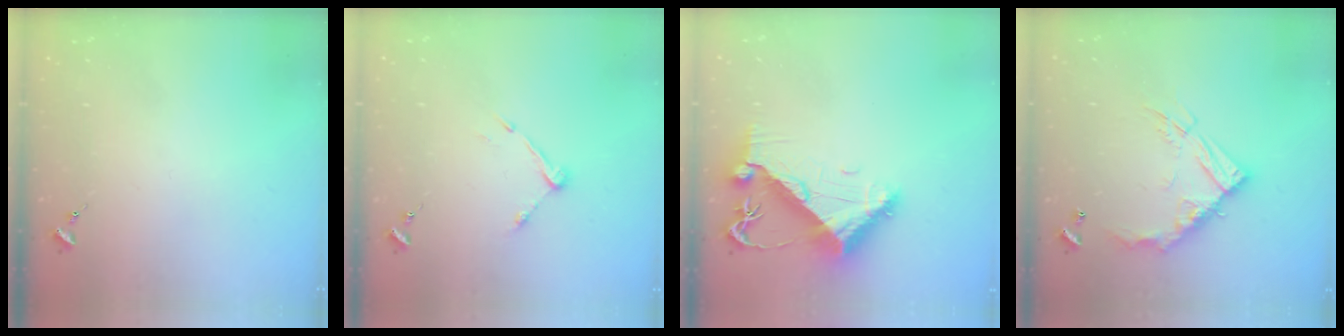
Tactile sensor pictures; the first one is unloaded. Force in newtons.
{"total": 6.9, "press": 6.9, "slide": 0.3}
{"total": 10.5, "press": 10.4, "slide": 1.3}
{"total": 16.2, "press": 16.2, "slide": 1.4}